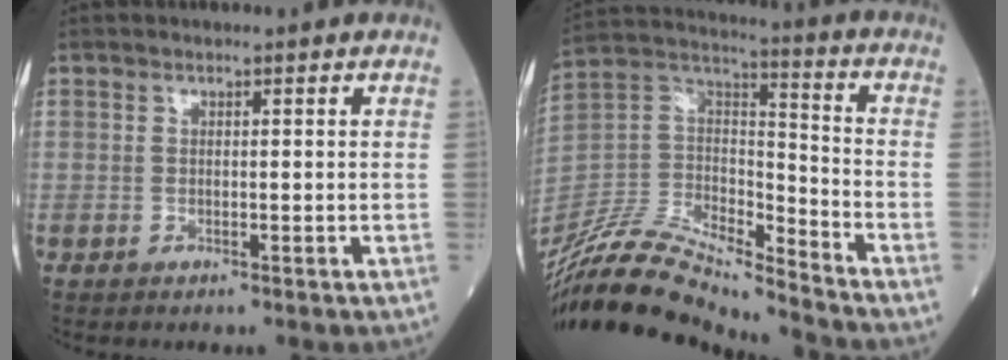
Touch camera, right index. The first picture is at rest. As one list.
[{"total": 19.6, "force": [-18.3, 1.5, 7.1], "torque": [-0.151, 0.023, -0.340]}]